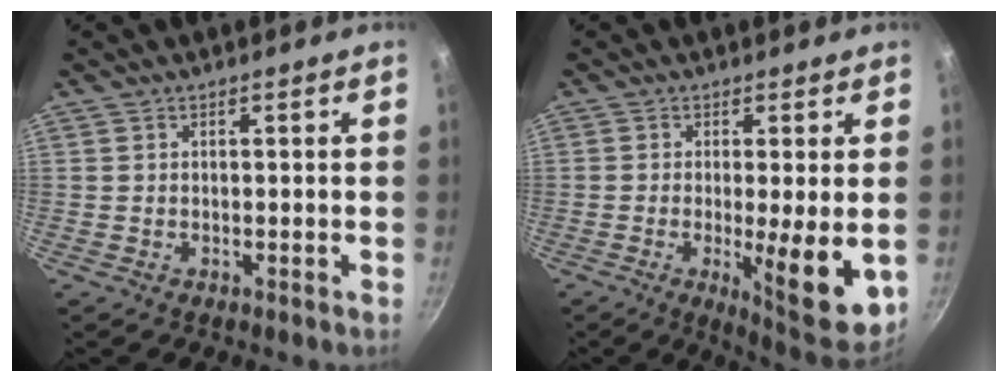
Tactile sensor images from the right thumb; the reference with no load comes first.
{"total": 11.5, "force": [-1.4, 2.4, 11.2], "torque": [-0.149, -0.018, -0.012]}